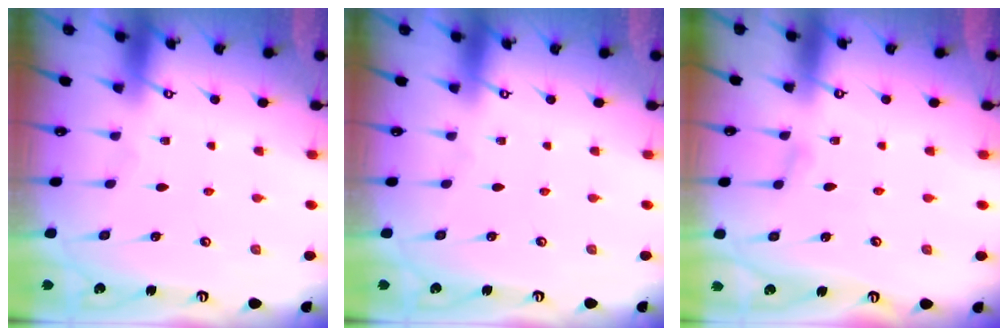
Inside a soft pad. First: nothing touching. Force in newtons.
{"total": 0.0}
{"total": 4.4, "press": 4.4, "slide": 0.5}